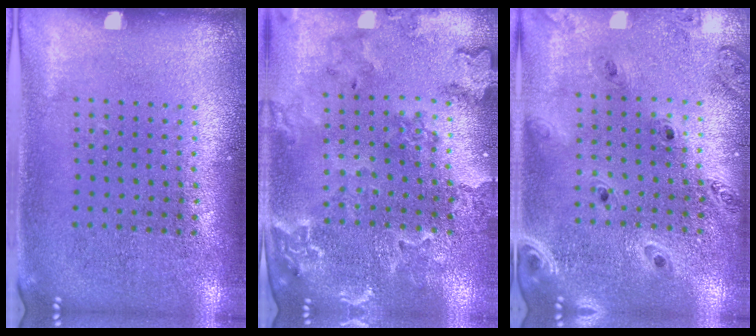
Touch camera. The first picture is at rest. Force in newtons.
{"total": 1.6, "press": 1.6, "slide": 0.2}
{"total": 1.3, "press": 1.3, "slide": 0.1}